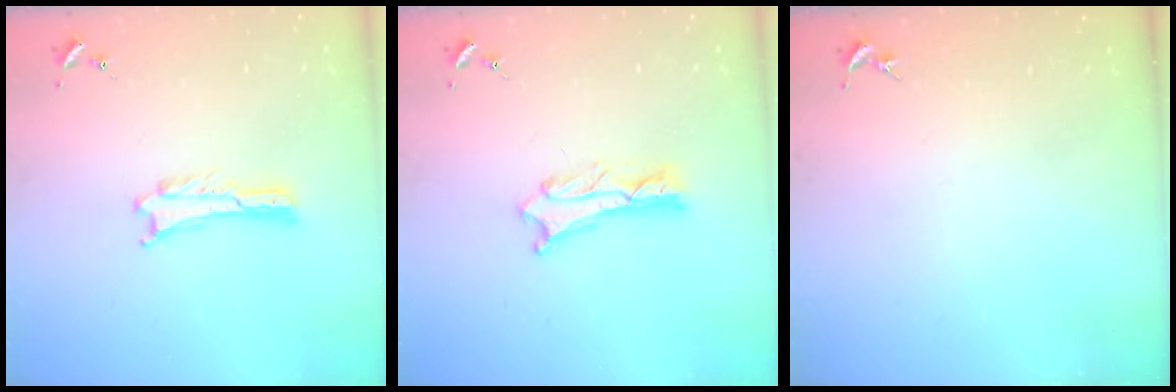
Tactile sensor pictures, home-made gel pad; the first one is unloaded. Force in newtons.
{"total": 1.8, "press": 1.8, "slide": 0.2}
{"total": 0.0}